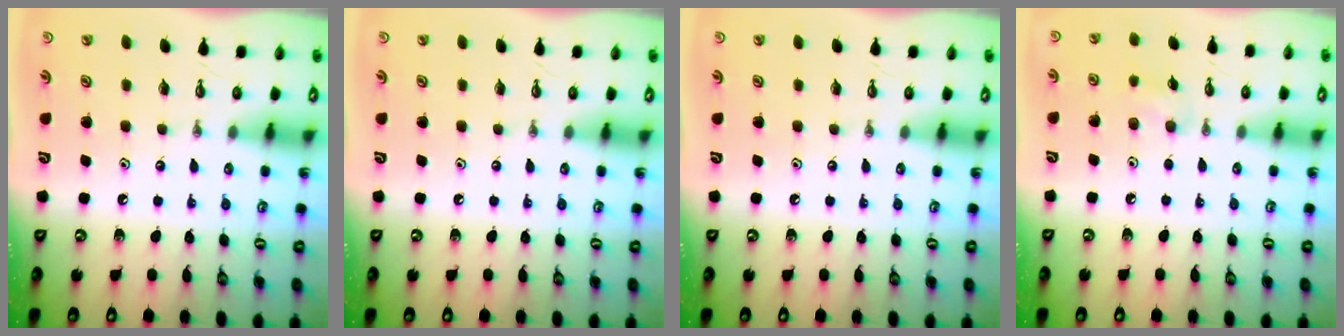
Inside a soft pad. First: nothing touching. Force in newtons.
{"total": 0.0}
{"total": 0.0}
{"total": 8.1, "press": 7.2, "slide": 3.7}